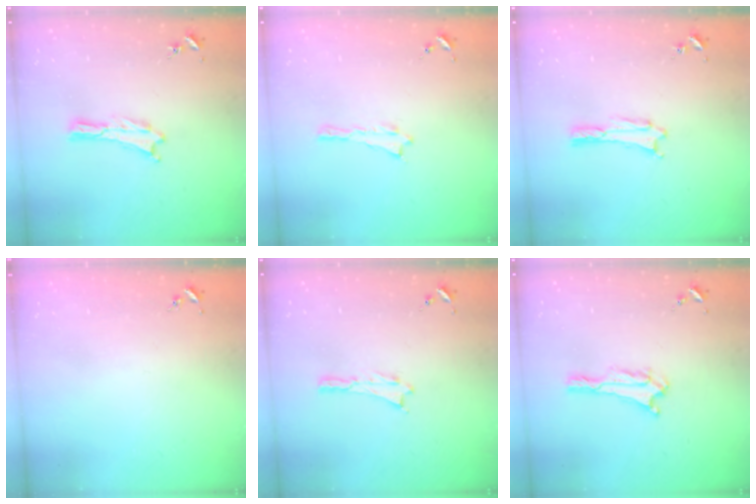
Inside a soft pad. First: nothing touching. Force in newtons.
{"total": 0.0}
{"total": 1.1, "press": 1.1, "slide": 0.1}
{"total": 0.0}
{"total": 0.0}
{"total": 0.6, "press": 0.6, "slide": 0.1}